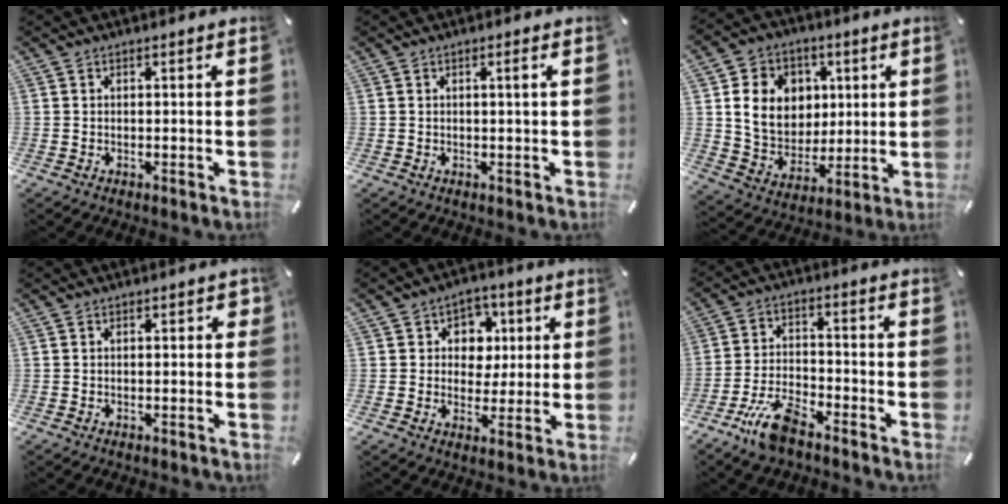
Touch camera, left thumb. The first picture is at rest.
{"total": 1.4, "force": [0.3, 0.0, 1.4], "torque": [-0.026, 0.001, 0.003]}
{"total": 13.5, "force": [2.9, 12.0, 5.6], "torque": [-0.107, 0.006, 0.065]}
{"total": 1.3, "force": [-0.1, 0.9, 0.9], "torque": [-0.008, 0.003, -0.006]}
{"total": 7.5, "force": [1.7, 7.0, 2.2], "torque": [-0.029, -0.006, 0.027]}
{"total": 9.3, "force": [-6.8, 3.2, 5.5], "torque": [-0.117, 0.028, -0.129]}